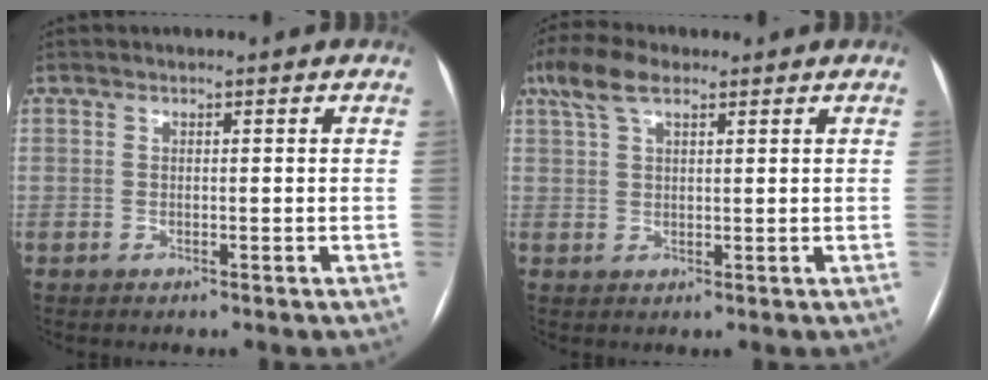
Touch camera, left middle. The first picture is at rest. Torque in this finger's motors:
{"motor_torque": [0.72, -0.79, 0.33, 0.11]}